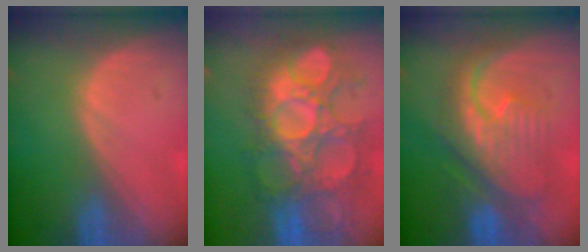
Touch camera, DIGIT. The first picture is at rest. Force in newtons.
{"total": 12.2, "press": 11.5, "slide": 4.1}
{"total": 9.0, "press": 8.9, "slide": 0.5}